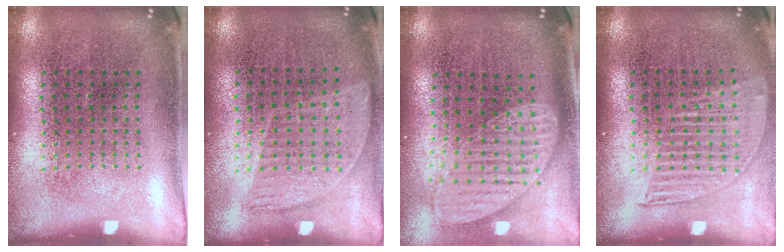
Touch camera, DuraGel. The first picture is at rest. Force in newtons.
{"total": 1.0, "press": 0.8, "slide": 0.5}
{"total": 1.8, "press": 1.5, "slide": 1.0}
{"total": 1.2, "press": 1.0, "slide": 0.6}